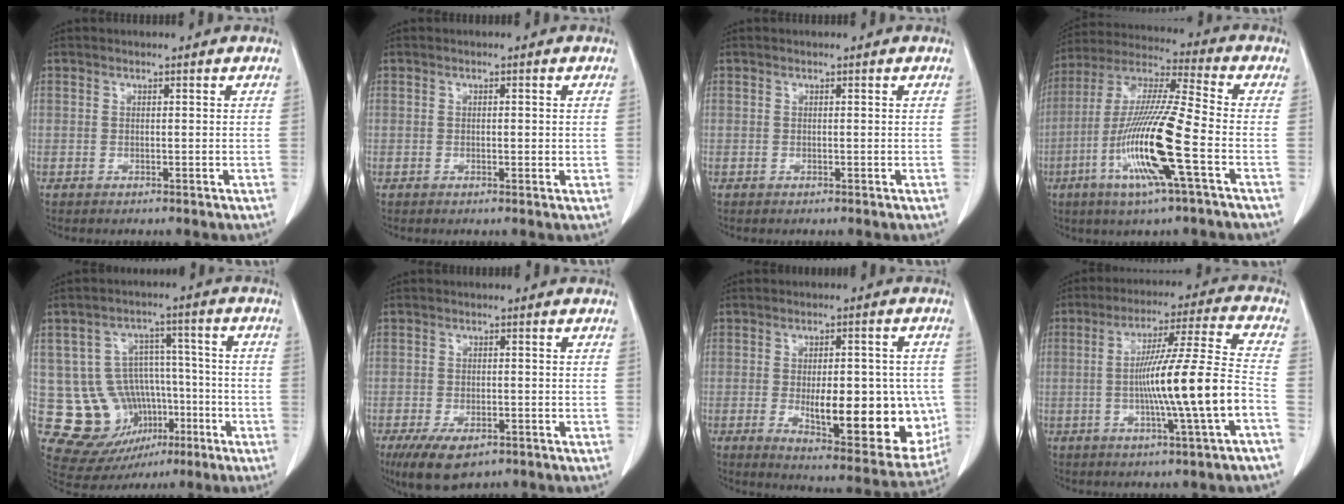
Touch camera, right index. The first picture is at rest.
{"total": 1.3, "force": [0.0, 0.5, 1.2], "torque": [-0.017, 0.000, 0.001]}
{"total": 0.0}
{"total": 16.4, "force": [-5.4, 0.0, 15.5], "torque": [-0.313, -0.015, -0.109]}
{"total": 13.5, "force": [-3.5, 11.7, 5.7], "torque": [-0.103, 0.044, -0.034]}
{"total": 7.0, "force": [-4.3, 3.3, 4.5], "torque": [-0.076, -0.008, -0.067]}
{"total": 18.1, "force": [-3.0, 6.6, 16.6], "torque": [-0.189, -0.001, -0.014]}
{"total": 14.9, "force": [-3.4, -1.2, 14.4], "torque": [-0.243, 0.004, -0.061]}